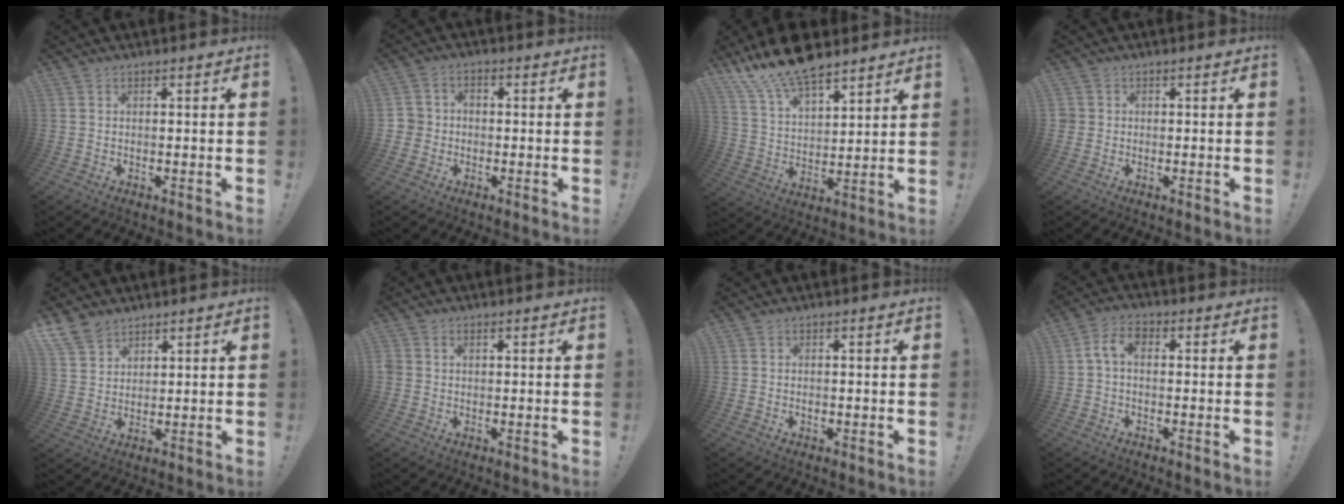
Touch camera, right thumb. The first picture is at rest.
{"total": 4.1, "force": [-1.4, 3.6, 1.3], "torque": [-0.023, 0.012, -0.028]}
{"total": 14.8, "force": [11.5, 5.8, 7.2], "torque": [-0.143, -0.072, 0.212]}
{"total": 1.1, "force": [0.2, 1.1, 0.2], "torque": [-0.009, 0.003, 0.005]}
{"total": 7.6, "force": [5.9, 4.3, 1.9], "torque": [-0.042, -0.034, 0.117]}
{"total": 1.4, "force": [0.5, 1.2, 0.6], "torque": [-0.017, 0.005, 0.011]}
{"total": 0.6, "force": [-0.2, 0.6, 0.2], "torque": [0.001, -0.001, -0.005]}
{"total": 5.7, "force": [0.6, 3.0, 4.8], "torque": [-0.101, 0.007, 0.012]}